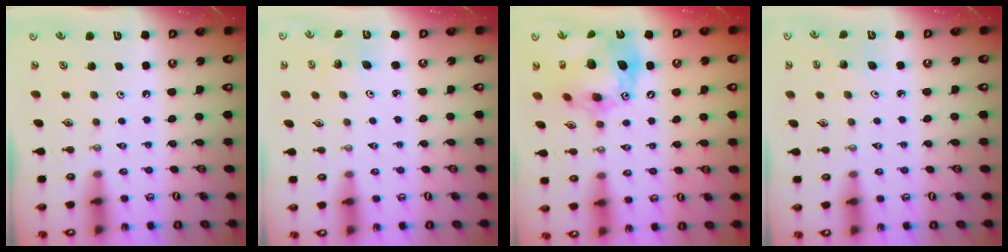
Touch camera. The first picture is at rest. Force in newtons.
{"total": 1.9, "press": 1.9, "slide": 0.1}
{"total": 19.4, "press": 19.3, "slide": 2.1}
{"total": 2.8, "press": 2.6, "slide": 1.2}